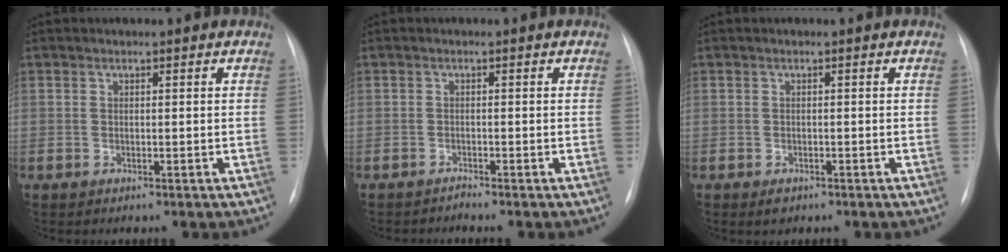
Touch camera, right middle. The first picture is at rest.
{"total": 0.7, "force": [-0.5, -0.3, -0.3], "torque": [0.006, -0.005, -0.006]}
{"total": 1.2, "force": [-0.7, 0.8, 0.6], "torque": [-0.010, 0.001, -0.004]}